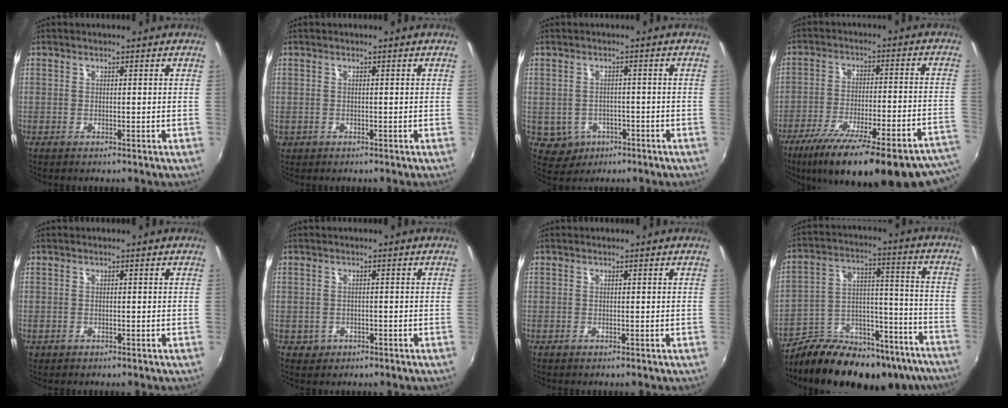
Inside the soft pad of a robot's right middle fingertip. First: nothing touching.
{"total": 0.9, "force": [-0.3, 0.9, 0.3], "torque": [-0.005, -0.003, -0.004]}
{"total": 5.2, "force": [-2.0, 4.6, 1.4], "torque": [-0.043, 0.001, -0.016]}
{"total": 30.3, "force": [-23.4, 6.5, 18.1], "torque": [-0.284, -0.056, -0.323]}
{"total": 0.5, "force": [-0.1, 0.5, 0.1], "torque": [-0.001, -0.003, -0.002]}
{"total": 2.1, "force": [-0.6, 2.0, 0.6], "torque": [-0.017, -0.002, -0.003]}
{"total": 0.0}
{"total": 24.9, "force": [-19.3, 10.5, 11.7], "torque": [-0.187, 0.027, -0.257]}